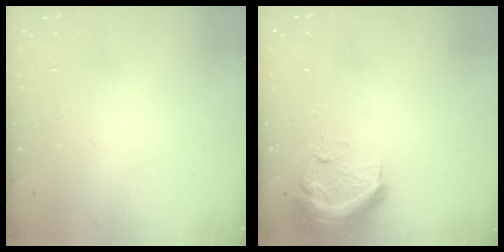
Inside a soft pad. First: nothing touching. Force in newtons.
{"total": 14.4, "press": 11.8, "slide": 8.4}